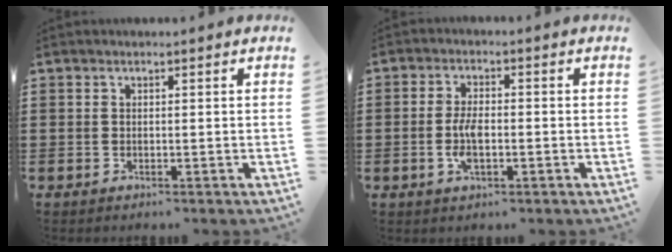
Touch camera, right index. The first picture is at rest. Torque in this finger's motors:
{"motor_torque": [1.81, 0.33, 0.72, 0.15]}